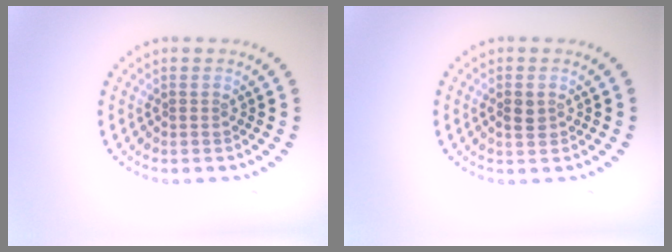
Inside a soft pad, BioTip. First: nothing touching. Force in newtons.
{"total": 1.5, "press": 1.5, "slide": 0.3}